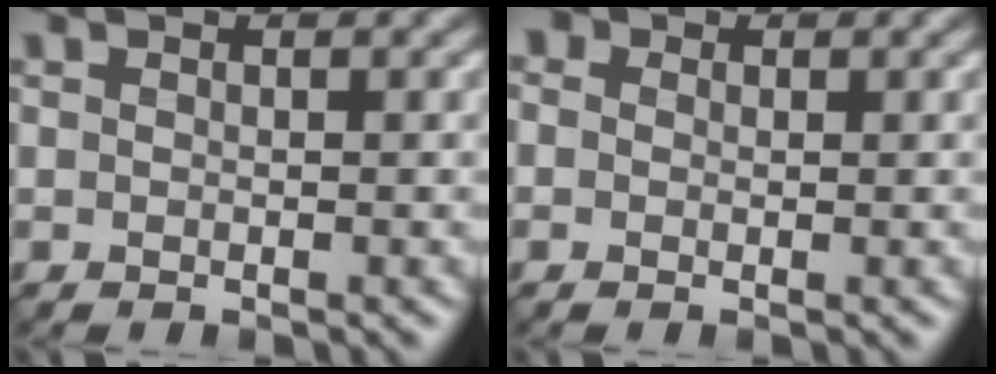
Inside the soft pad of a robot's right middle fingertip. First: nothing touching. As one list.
[{"total": 2.3, "force": [1.0, 1.8, 1.0], "torque": [-0.011, 0.010, -0.015]}]